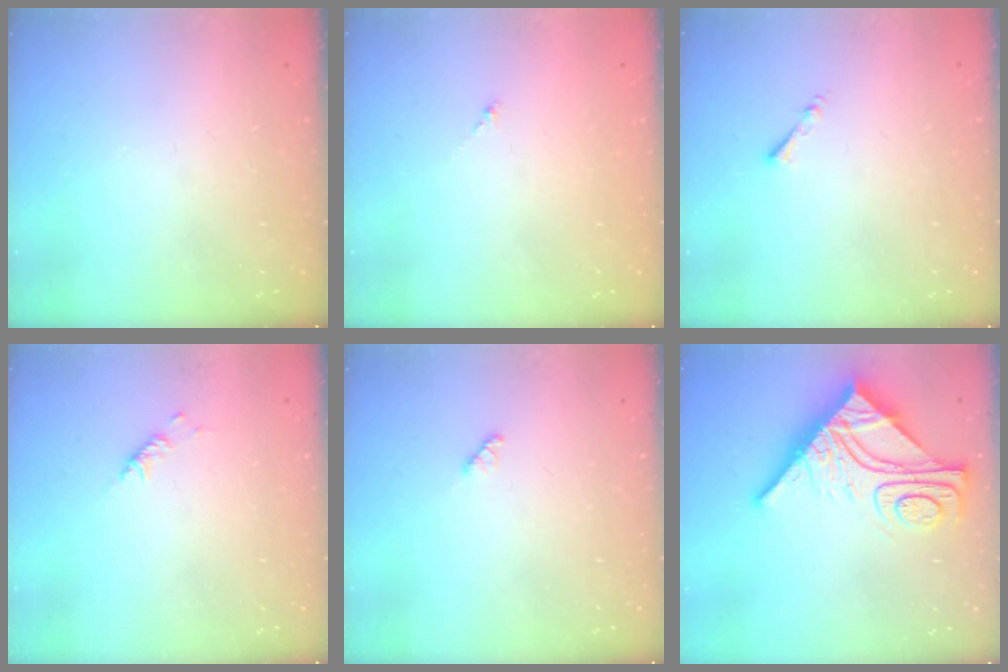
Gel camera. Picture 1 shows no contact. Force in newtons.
{"total": 0.0}
{"total": 1.3, "press": 1.2, "slide": 0.3}
{"total": 2.9, "press": 2.9, "slide": 0.6}
{"total": 2.9, "press": 2.9, "slide": 0.3}
{"total": 17.5, "press": 17.4, "slide": 1.6}